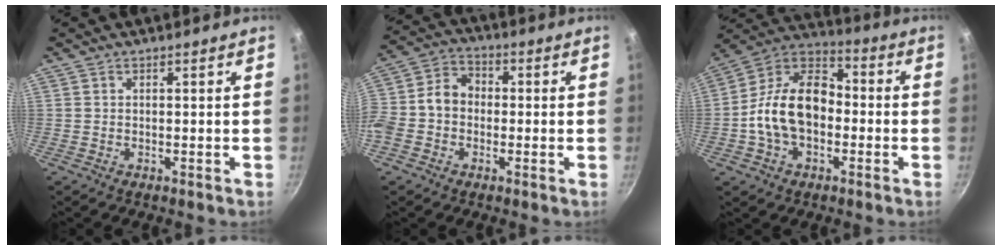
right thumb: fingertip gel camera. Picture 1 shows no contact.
{"total": 9.9, "force": [-1.2, 8.0, 5.8], "torque": [-0.084, 0.034, -0.045]}
{"total": 16.4, "force": [-2.4, 11.1, 11.8], "torque": [-0.177, 0.046, -0.062]}